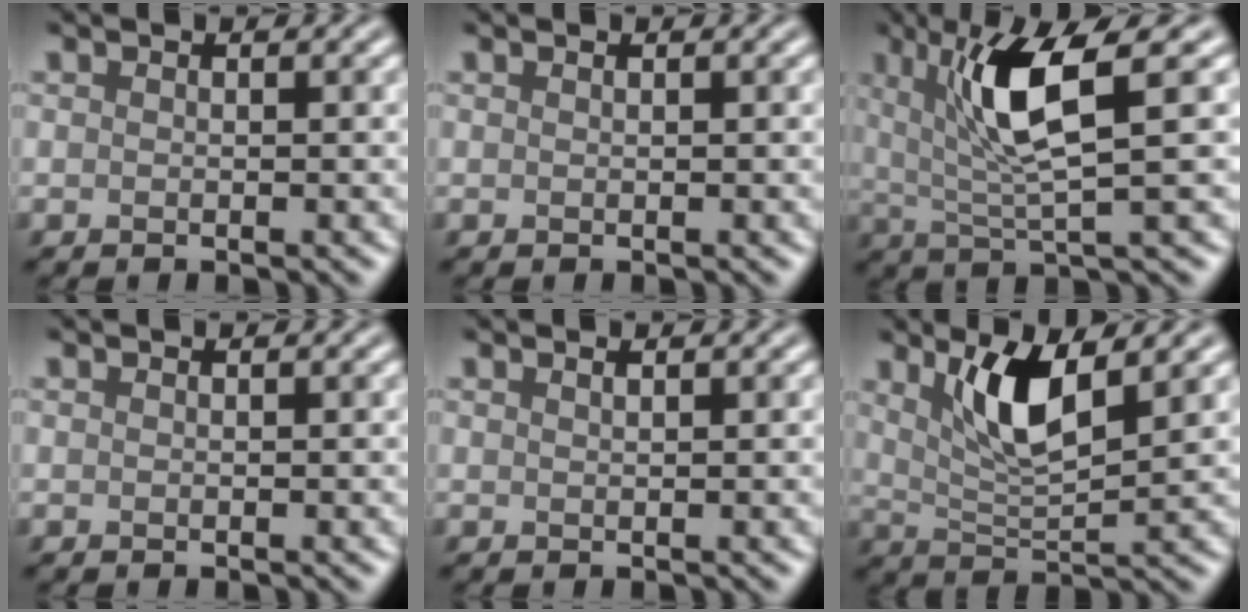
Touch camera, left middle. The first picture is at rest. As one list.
[{"total": 0.0}, {"total": 6.5, "force": [2.0, 1.3, 6.0], "torque": [-0.116, 0.001, 0.039]}, {"total": 0.0}, {"total": 0.5, "force": [0.4, 0.1, 0.3], "torque": [-0.003, 0.001, 0.008]}, {"total": 5.1, "force": [2.3, 1.4, 4.3], "torque": [-0.088, -0.006, 0.046]}]